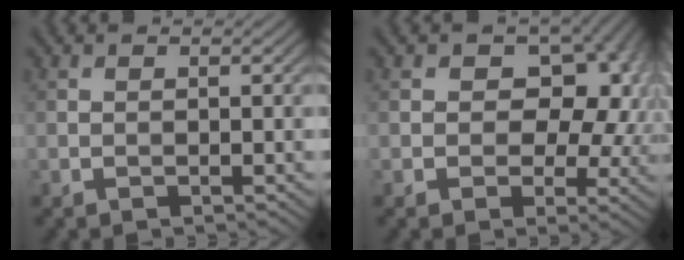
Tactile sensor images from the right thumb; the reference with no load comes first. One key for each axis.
{"total": 14.0, "fx": 2.2, "fy": 9.7, "fz": 9.9, "tx": -0.104, "ty": 0.009, "tz": 0.022}